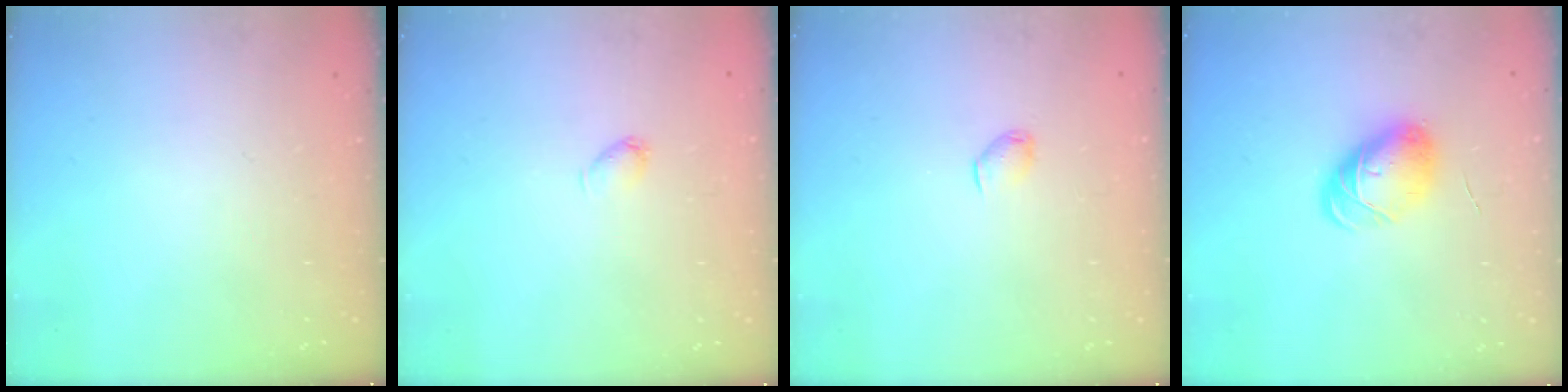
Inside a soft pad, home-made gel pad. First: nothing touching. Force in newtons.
{"total": 2.5, "press": 2.4, "slide": 0.4}
{"total": 3.2, "press": 3.1, "slide": 0.6}
{"total": 8.3, "press": 8.3, "slide": 0.8}